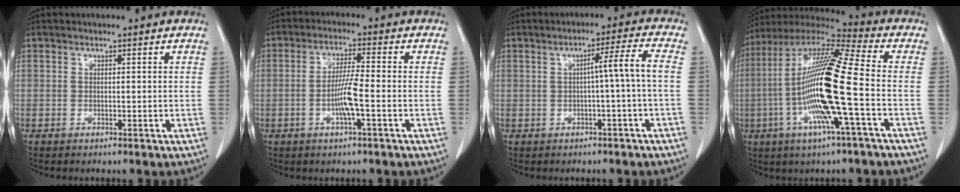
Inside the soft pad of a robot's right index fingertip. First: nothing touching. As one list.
[{"total": 5.8, "force": [-1.6, 0.4, 5.5], "torque": [-0.115, 0.001, -0.029]}, {"total": 5.0, "force": [-0.5, -0.9, 4.9], "torque": [-0.077, 0.013, -0.005]}, {"total": 19.2, "force": [-3.6, 0.7, 18.8], "torque": [-0.374, -0.004, -0.078]}]